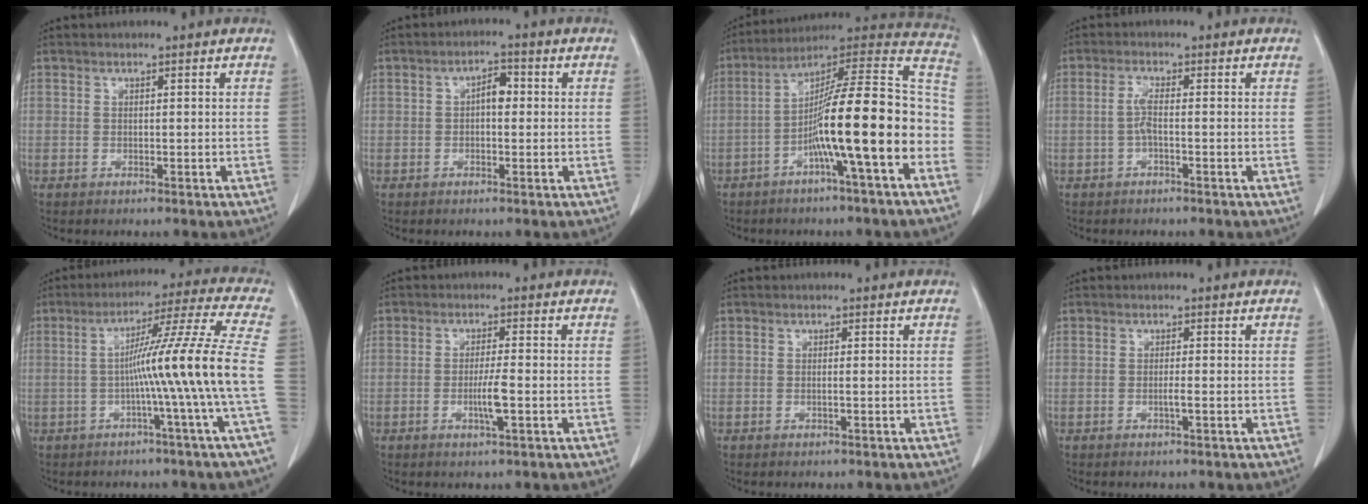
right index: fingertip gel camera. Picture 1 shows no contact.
{"total": 3.0, "force": [0.1, 1.5, 2.7], "torque": [-0.039, 0.013, -0.001]}
{"total": 18.2, "force": [-5.4, 0.7, 17.3], "torque": [-0.263, 0.022, -0.094]}
{"total": 2.5, "force": [-0.5, 0.2, 2.4], "torque": [-0.052, 0.002, -0.011]}
{"total": 13.6, "force": [-2.3, -3.3, 13.0], "torque": [-0.196, 0.005, -0.040]}
{"total": 3.7, "force": [-1.1, -0.1, 3.6], "torque": [-0.069, -0.006, -0.019]}
{"total": 0.7, "force": [-0.2, -0.1, 0.6], "torque": [-0.012, 0.000, -0.002]}
{"total": 1.2, "force": [-0.4, -0.1, 1.1], "torque": [-0.023, -0.001, -0.007]}